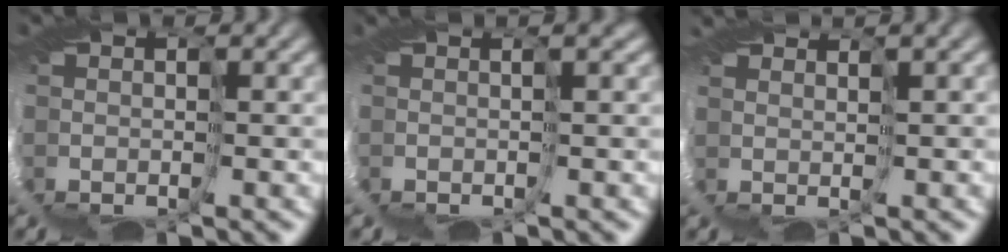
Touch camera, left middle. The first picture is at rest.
{"total": 3.3, "force": [-0.6, -2.5, -2.0], "torque": [0.033, -0.008, 0.003]}
{"total": 2.9, "force": [2.0, -1.4, -1.5], "torque": [0.035, -0.006, 0.039]}